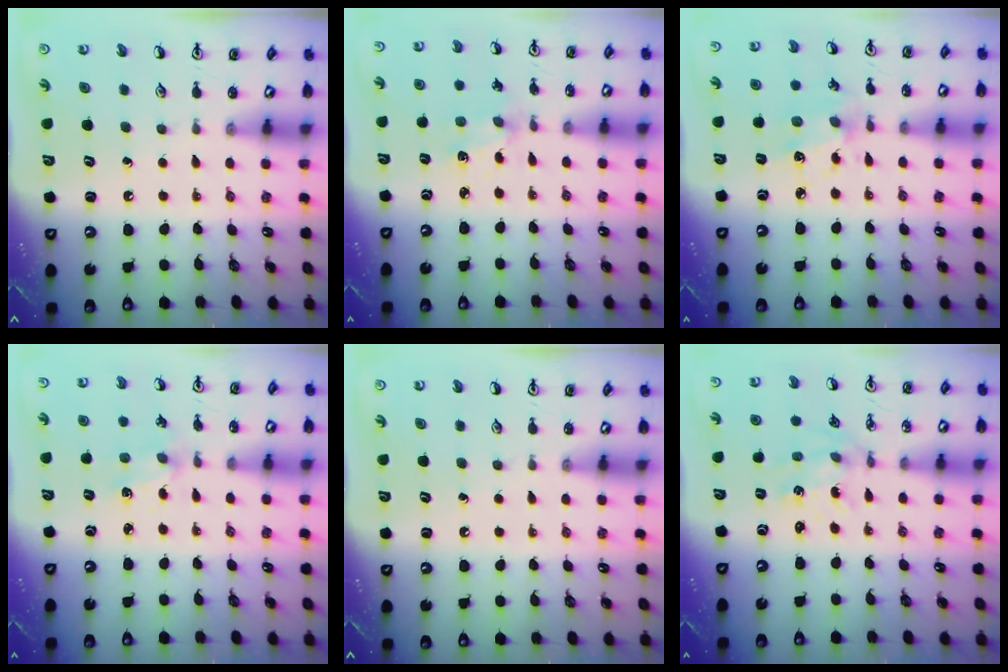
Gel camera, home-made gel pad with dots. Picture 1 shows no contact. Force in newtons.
{"total": 1.9, "press": 1.9, "slide": 0.4}
{"total": 5.4, "press": 5.4, "slide": 0.4}
{"total": 1.3, "press": 1.2, "slide": 0.4}
{"total": 0.0}
{"total": 1.5, "press": 1.5, "slide": 0.2}